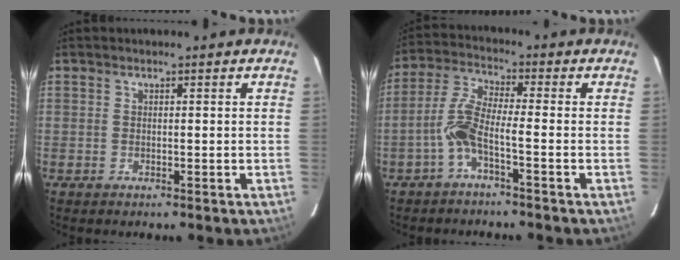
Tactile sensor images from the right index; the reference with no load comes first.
{"total": 6.2, "force": [-2.5, 0.5, 5.6], "torque": [-0.125, 0.017, -0.055]}